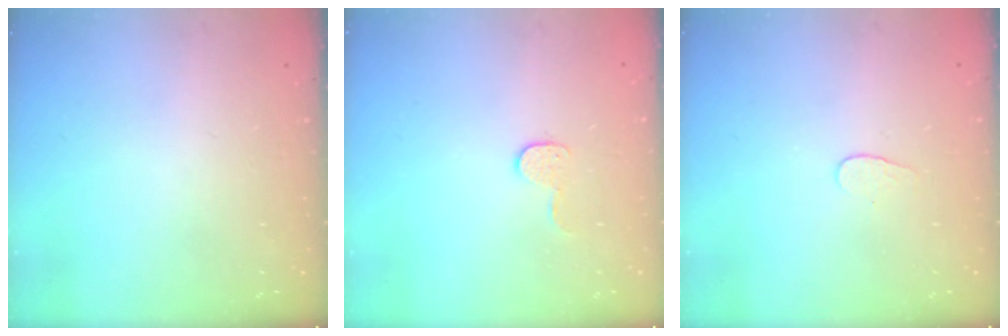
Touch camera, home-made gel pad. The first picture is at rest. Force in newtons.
{"total": 5.7, "press": 5.7, "slide": 0.3}
{"total": 4.1, "press": 4.1, "slide": 0.3}